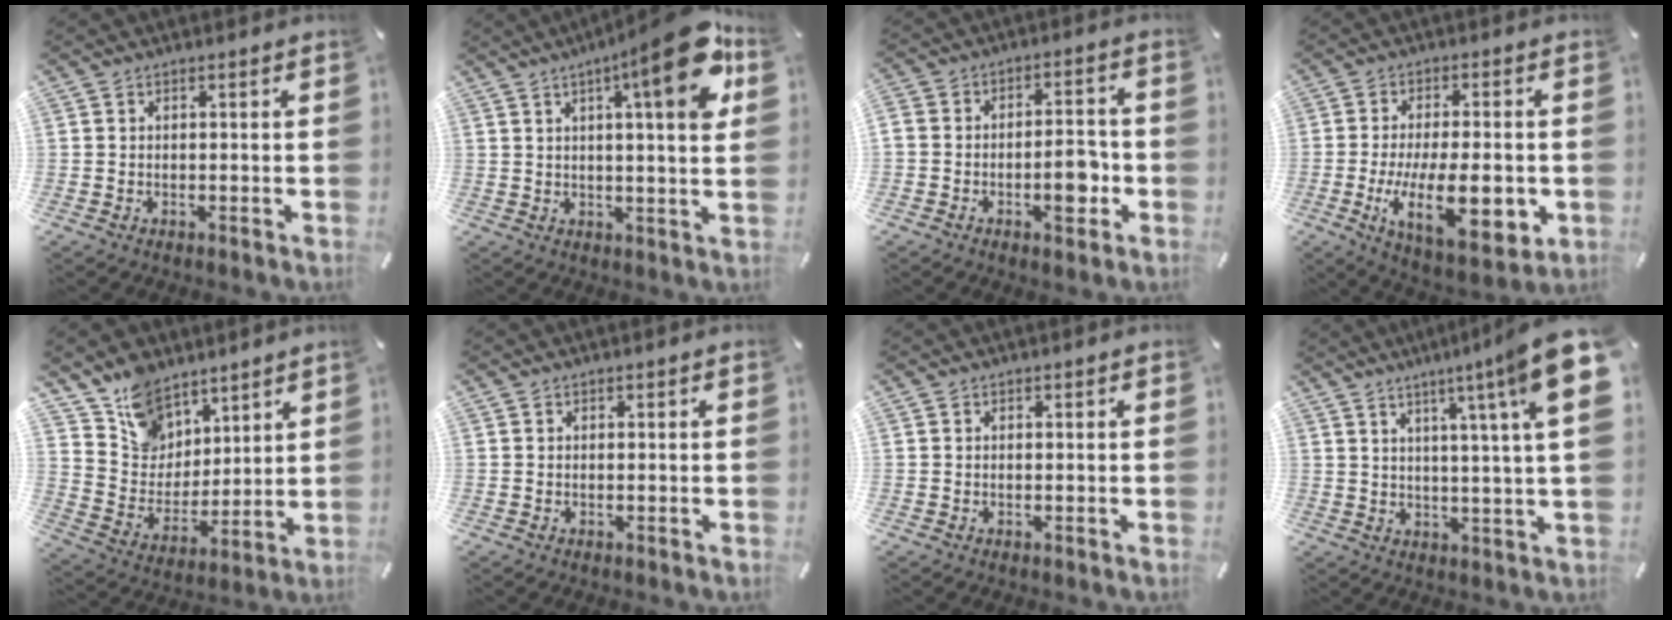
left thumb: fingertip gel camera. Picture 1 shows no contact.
{"total": 17.1, "force": [7.2, 2.8, 15.2], "torque": [-0.210, -0.038, 0.097]}
{"total": 8.3, "force": [-3.3, 4.4, 6.2], "torque": [-0.083, 0.021, -0.052]}
{"total": 18.2, "force": [-3.6, 7.2, 16.4], "torque": [-0.290, -0.013, -0.045]}
{"total": 12.0, "force": [9.2, 7.6, 0.8], "torque": [-0.040, -0.082, 0.186]}
{"total": 0.0}
{"total": 0.0}
{"total": 14.9, "force": [6.7, 0.6, 13.3], "torque": [-0.212, -0.041, 0.095]}